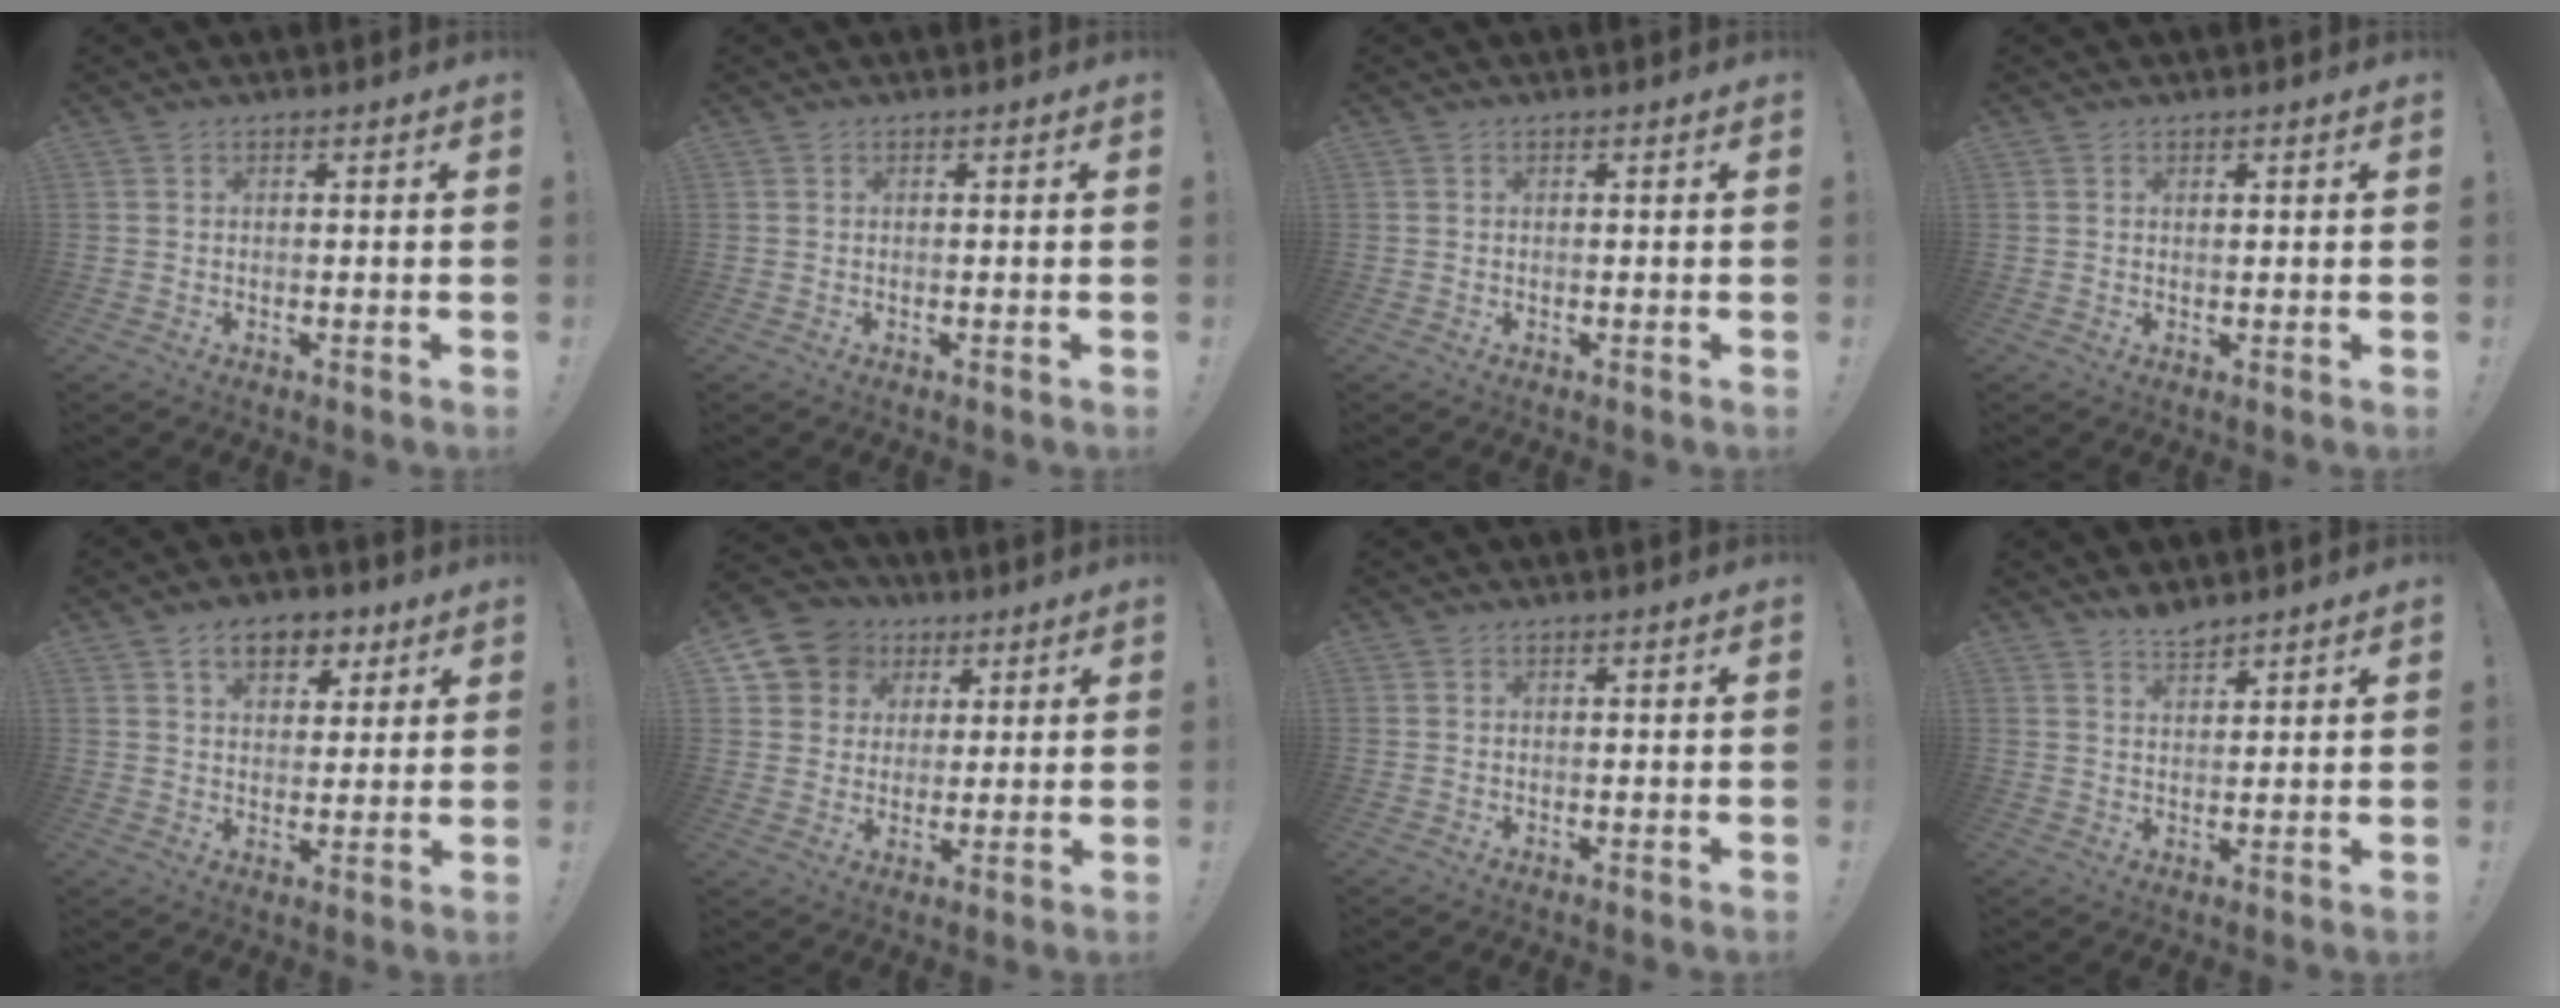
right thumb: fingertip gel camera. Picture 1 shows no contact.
{"total": 0.0}
{"total": 0.0}
{"total": 0.9, "force": [0.8, 0.2, -0.1], "torque": [0.008, -0.002, 0.015]}
{"total": 9.6, "force": [4.9, 6.4, 5.2], "torque": [-0.069, -0.015, 0.090]}
{"total": 10.2, "force": [4.1, 9.0, 2.7], "torque": [-0.041, -0.020, 0.086]}
{"total": 0.0}
{"total": 4.2, "force": [3.9, 1.0, 1.1], "torque": [-0.017, -0.026, 0.070]}